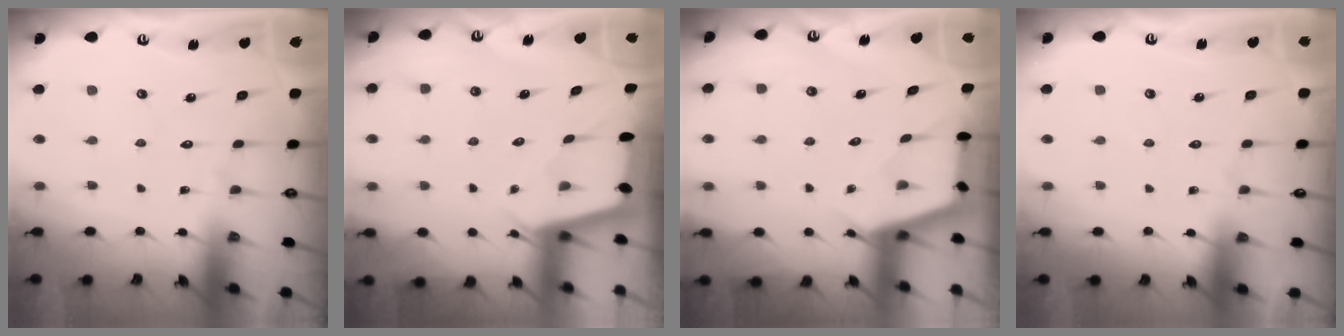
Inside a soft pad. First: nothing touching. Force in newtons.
{"total": 2.0, "press": 2.0, "slide": 0.3}
{"total": 2.6, "press": 2.6, "slide": 0.4}
{"total": 1.9, "press": 1.9, "slide": 0.3}